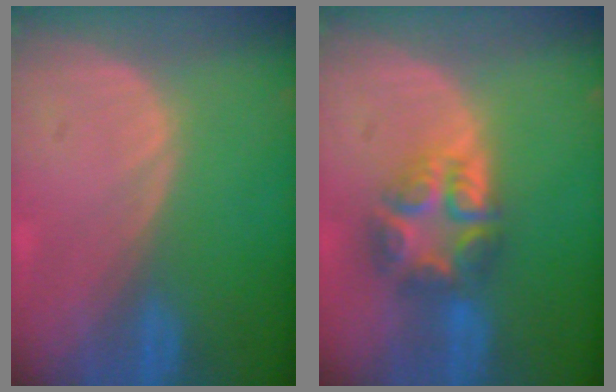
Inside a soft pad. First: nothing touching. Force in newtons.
{"total": 7.6, "press": 6.7, "slide": 3.6}